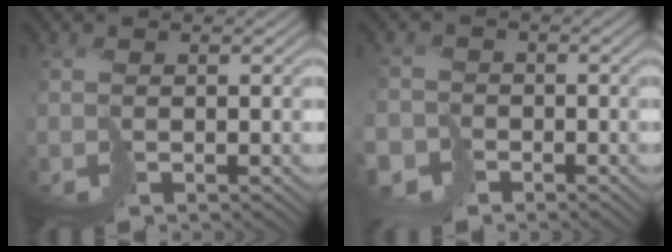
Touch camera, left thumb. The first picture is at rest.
{"total": 3.5, "force": [-3.0, 1.8, -0.2], "torque": [0.018, -0.002, -0.065]}